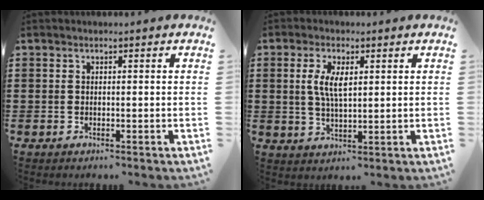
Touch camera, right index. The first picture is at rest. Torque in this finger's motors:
{"motor_torque": [0.94, 0.10, 0.23, 0.13]}